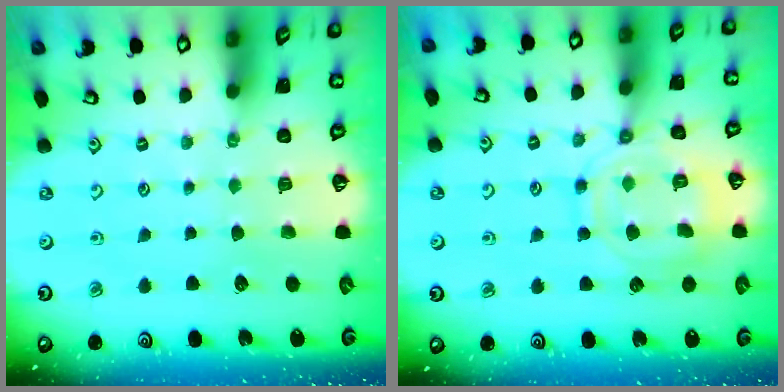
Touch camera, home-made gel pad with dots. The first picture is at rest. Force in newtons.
{"total": 11.6, "press": 11.5, "slide": 0.9}